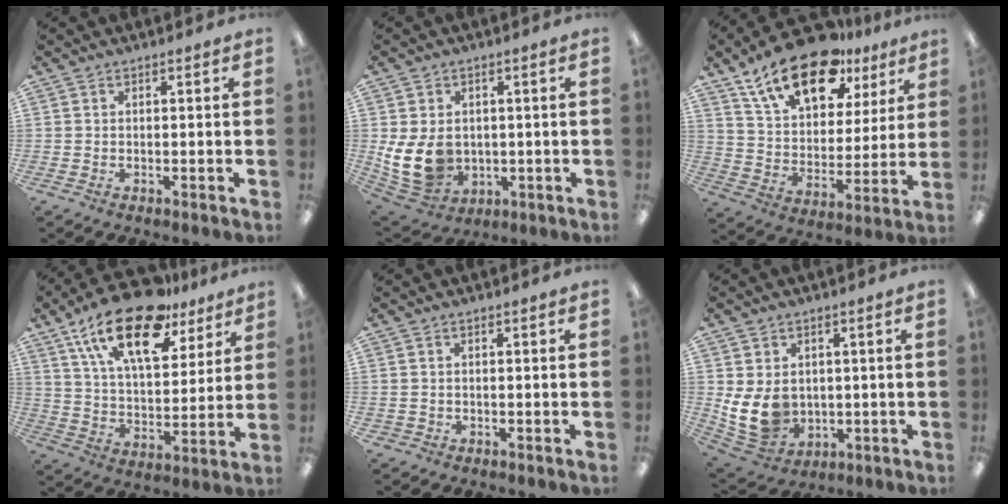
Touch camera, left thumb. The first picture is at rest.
{"total": 11.1, "force": [-0.5, 8.7, 6.9], "torque": [-0.152, -0.001, -0.003]}
{"total": 19.7, "force": [13.1, 9.8, 11.1], "torque": [-0.187, -0.067, 0.229]}
{"total": 22.5, "force": [14.3, 10.3, 14.0], "torque": [-0.236, -0.071, 0.248]}
{"total": 0.8, "force": [0.0, 0.8, 0.0], "torque": [0.000, 0.004, -0.003]}
{"total": 10.1, "force": [0.6, 8.1, 6.1], "torque": [-0.142, -0.006, 0.015]}